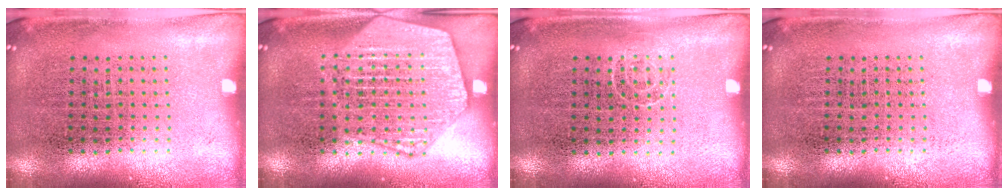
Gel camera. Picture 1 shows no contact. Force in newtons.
{"total": 2.9, "press": 2.8, "slide": 0.4}
{"total": 0.6, "press": 0.4, "slide": 0.4}
{"total": 0.0}